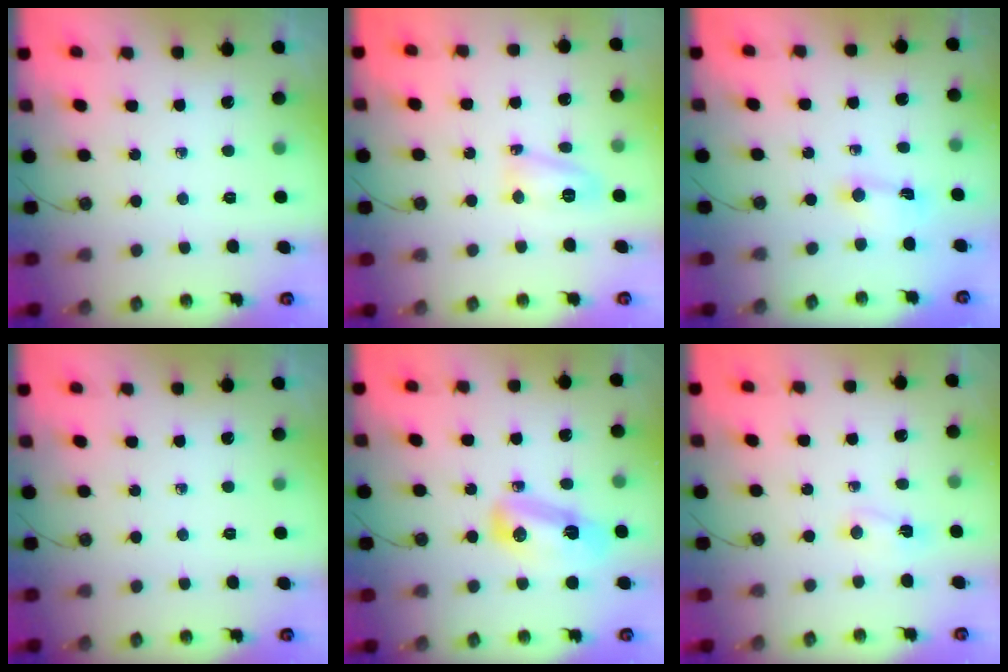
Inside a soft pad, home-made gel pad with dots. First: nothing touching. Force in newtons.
{"total": 6.6, "press": 6.4, "slide": 1.8}
{"total": 1.5, "press": 1.5, "slide": 0.1}
{"total": 0.0}
{"total": 9.7, "press": 9.0, "slide": 3.7}
{"total": 2.8, "press": 2.7, "slide": 0.5}